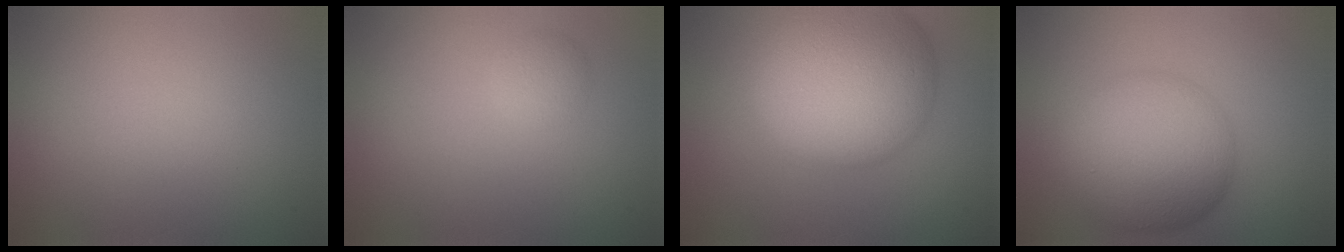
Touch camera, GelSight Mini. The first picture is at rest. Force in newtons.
{"total": 1.3, "press": 1.3, "slide": 0.2}
{"total": 12.4, "press": 12.4, "slide": 0.7}
{"total": 9.0, "press": 9.0, "slide": 0.1}